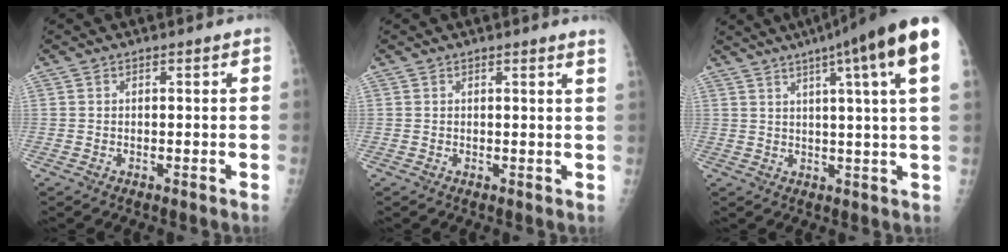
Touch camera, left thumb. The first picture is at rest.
{"total": 1.9, "force": [1.6, -0.5, 0.9], "torque": [-0.025, -0.012, 0.012]}
{"total": 17.8, "force": [9.7, 0.7, 14.9], "torque": [-0.208, -0.007, 0.110]}